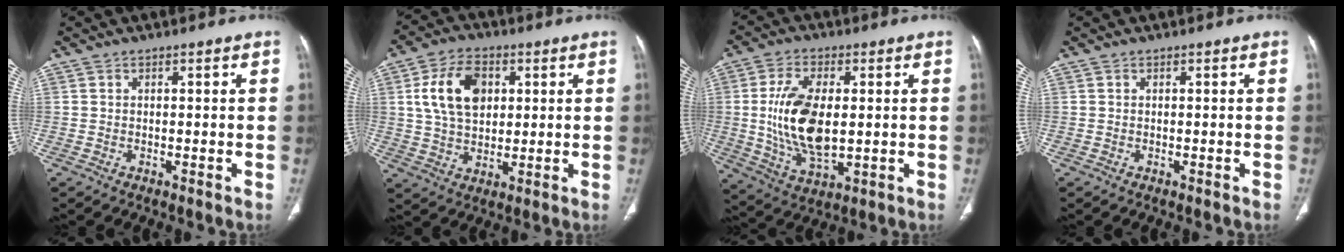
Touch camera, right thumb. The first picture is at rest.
{"total": 11.4, "force": [3.0, 8.1, 7.4], "torque": [-0.106, -0.002, 0.054]}
{"total": 14.5, "force": [0.6, 7.4, 12.4], "torque": [-0.239, -0.012, 0.019]}
{"total": 0.0}